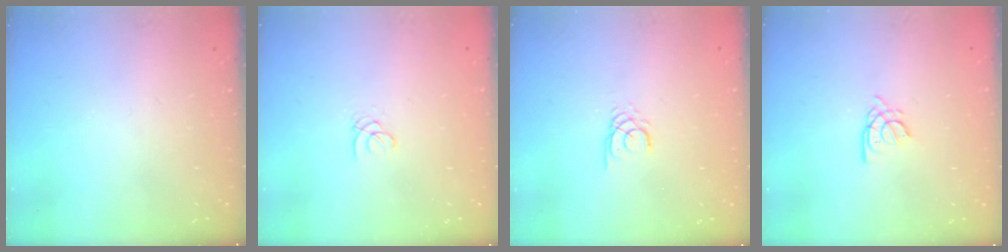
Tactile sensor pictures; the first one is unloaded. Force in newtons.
{"total": 1.0, "press": 1.0, "slide": 0.1}
{"total": 2.2, "press": 2.2, "slide": 0.2}
{"total": 3.3, "press": 3.3, "slide": 0.3}